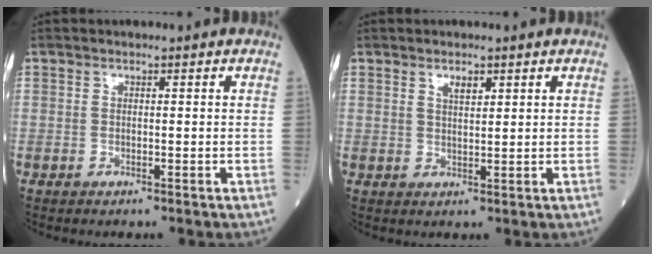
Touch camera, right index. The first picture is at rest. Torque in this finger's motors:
{"motor_torque": [-0.01, 0.02, 0.00, 0.02]}